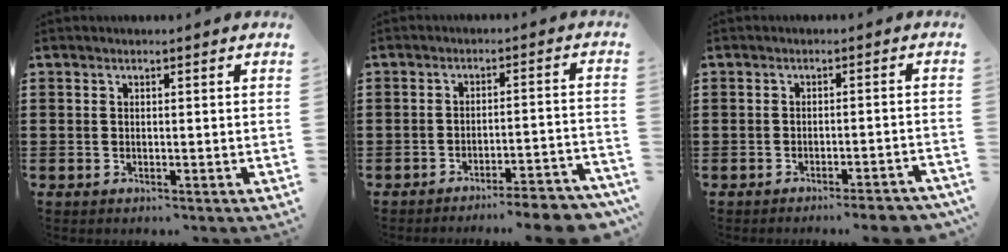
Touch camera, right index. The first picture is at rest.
{"total": 4.7, "force": [-4.4, -0.1, 1.4], "torque": [-0.023, -0.008, -0.088]}
{"total": 2.7, "force": [-2.6, 0.0, 0.6], "torque": [-0.013, -0.001, -0.053]}